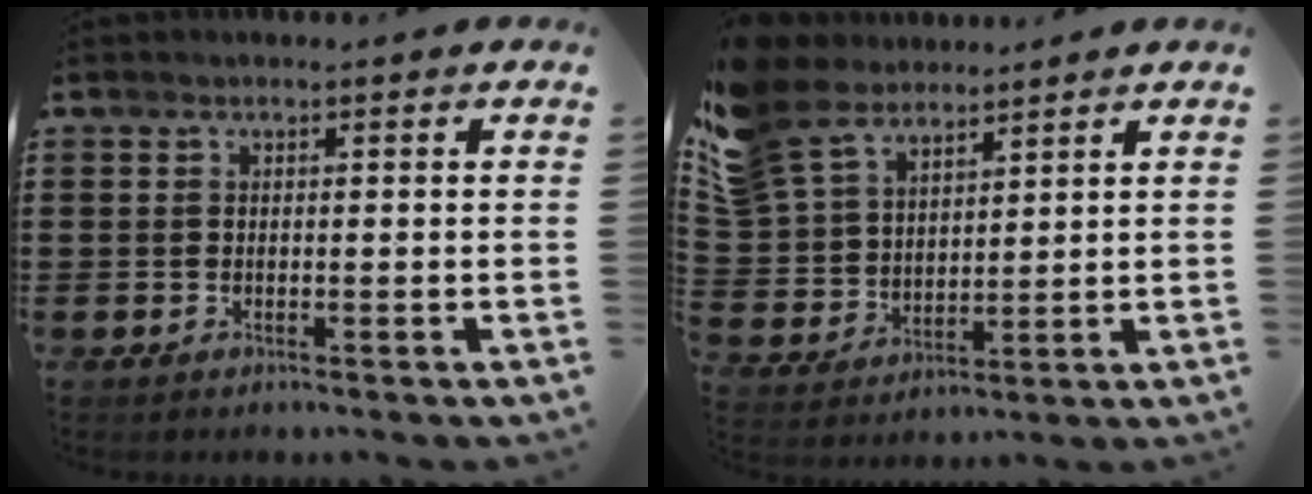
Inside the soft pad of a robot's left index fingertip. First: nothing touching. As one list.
[{"total": 9.4, "force": [7.7, 4.6, 2.8], "torque": [-0.102, -0.033, 0.149]}]